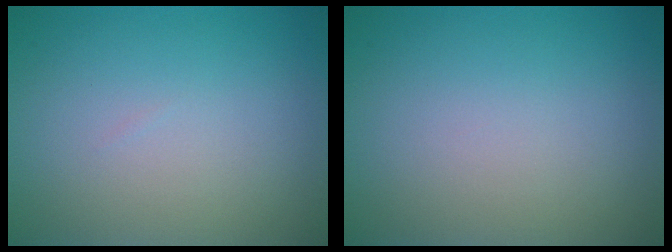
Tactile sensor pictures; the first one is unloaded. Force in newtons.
{"total": 0.0}